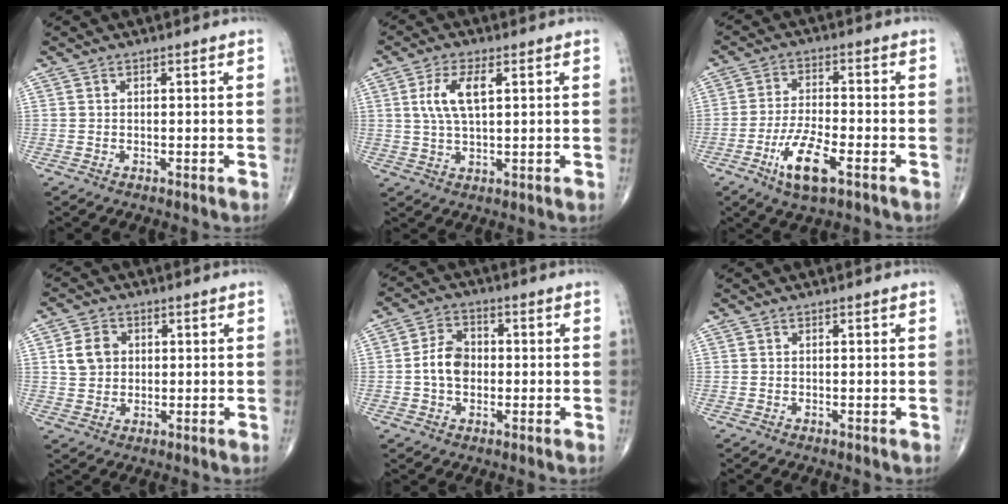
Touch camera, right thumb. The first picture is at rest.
{"total": 7.2, "force": [2.0, 2.9, 6.2], "torque": [-0.132, 0.001, 0.041]}
{"total": 9.4, "force": [-4.5, 3.0, 7.6], "torque": [-0.150, 0.013, -0.080]}
{"total": 5.9, "force": [1.2, 4.9, 3.0], "torque": [-0.039, 0.000, 0.021]}
{"total": 6.8, "force": [-0.5, 5.0, 4.6], "torque": [-0.068, 0.016, -0.017]}
{"total": 0.0}